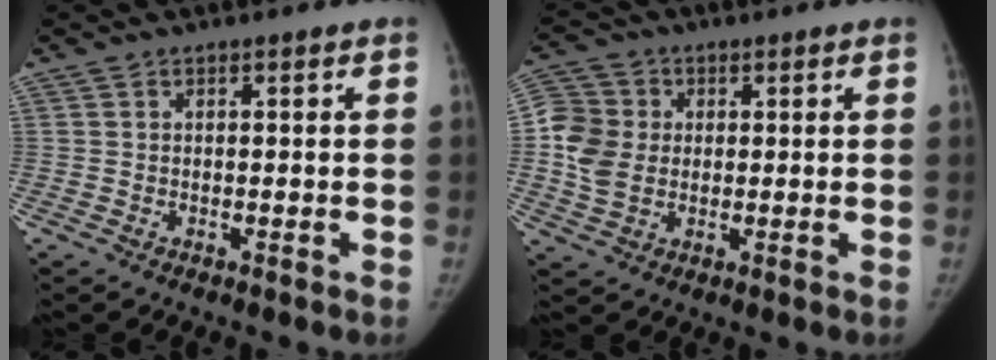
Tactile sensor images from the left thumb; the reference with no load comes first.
{"total": 8.7, "force": [0.3, 7.4, 4.6], "torque": [-0.086, 0.008, -0.001]}